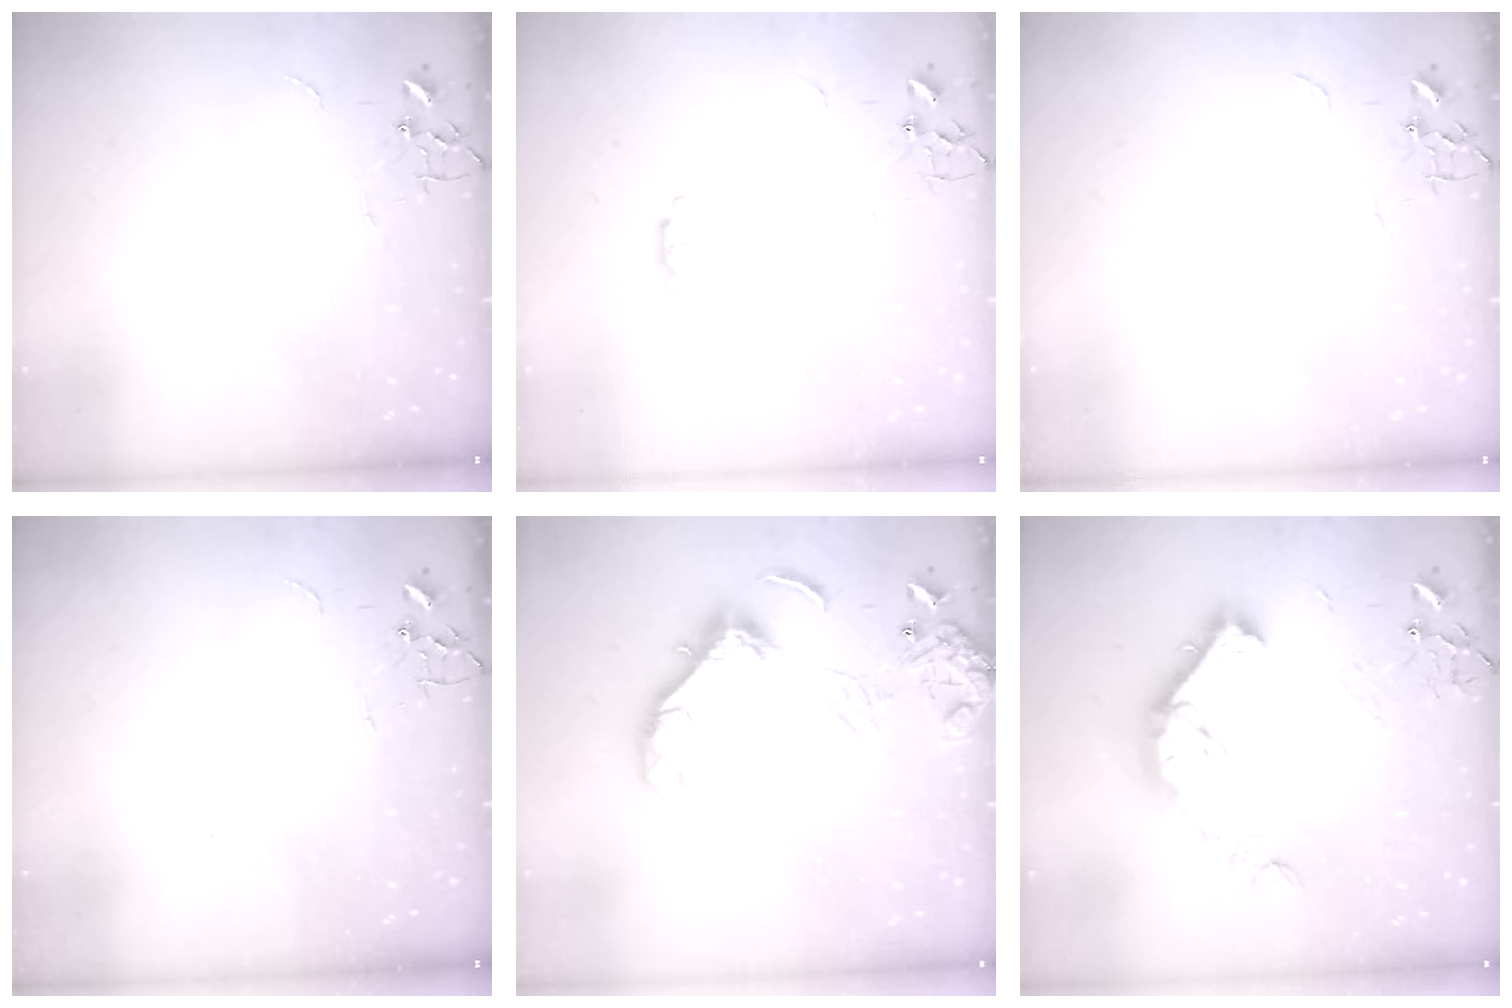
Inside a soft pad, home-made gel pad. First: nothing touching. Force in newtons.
{"total": 3.9, "press": 3.9, "slide": 0.5}
{"total": 0.0}
{"total": 0.0}
{"total": 13.6, "press": 13.4, "slide": 1.8}
{"total": 19.2, "press": 19.1, "slide": 1.5}